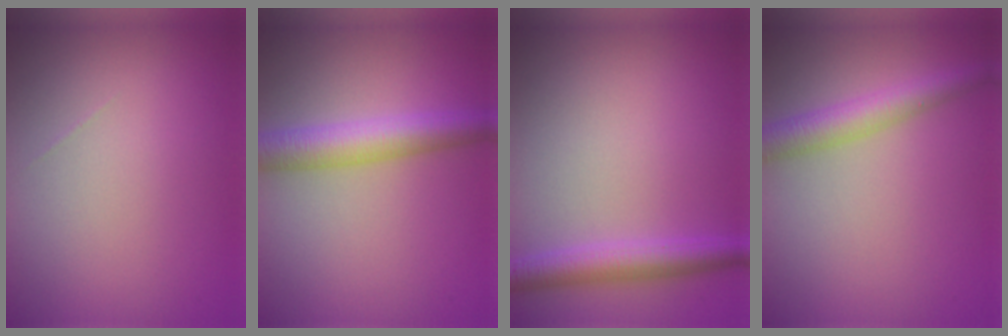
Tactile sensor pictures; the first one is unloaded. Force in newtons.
{"total": 4.6, "press": 4.6, "slide": 0.1}
{"total": 3.6, "press": 3.6, "slide": 0.1}
{"total": 3.6, "press": 3.6, "slide": 0.1}